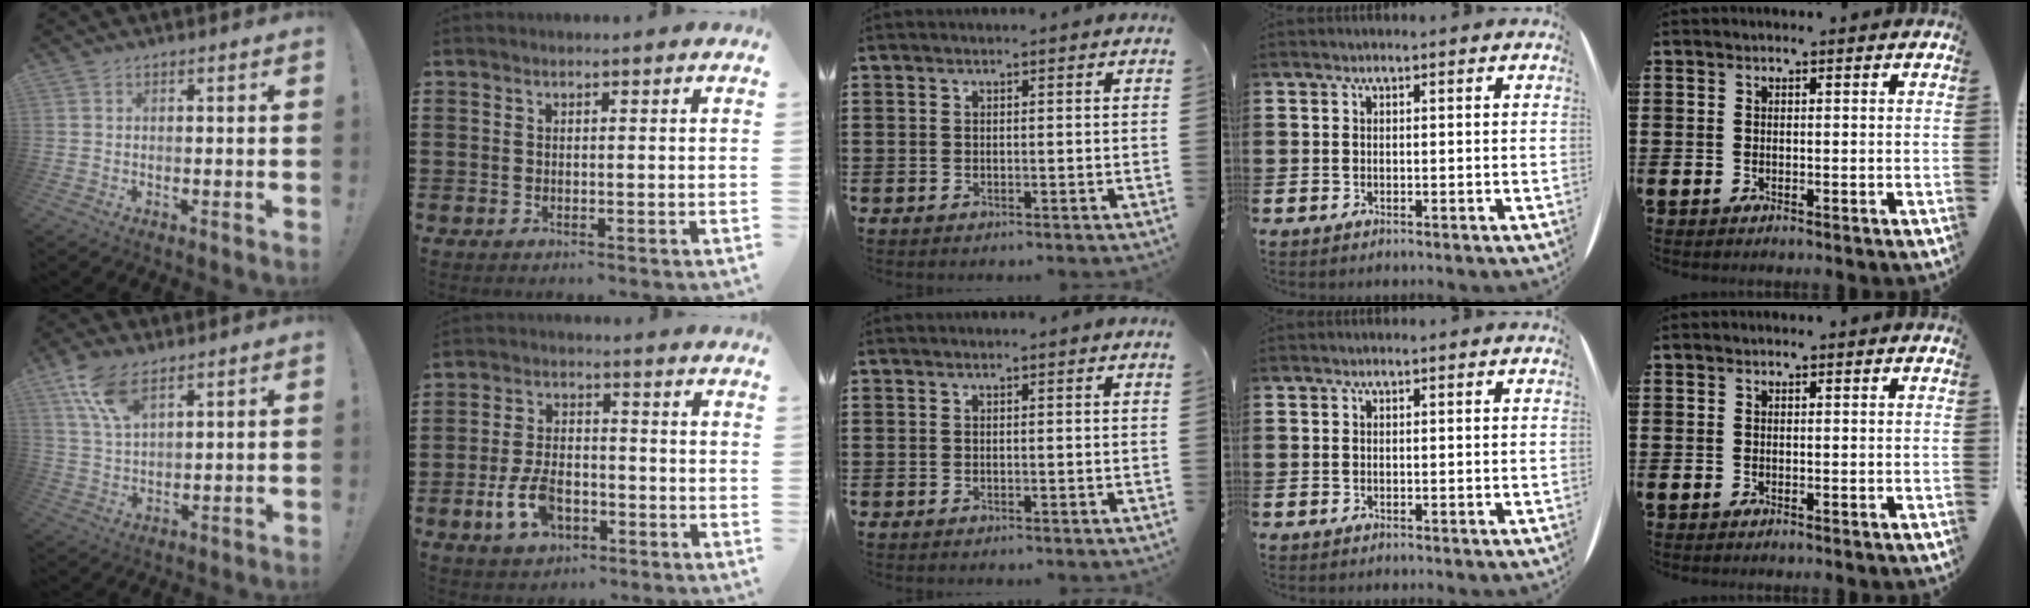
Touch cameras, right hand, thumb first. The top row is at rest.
{"thumb": {"total": 9.9, "force": [6.3, 3.9, 6.5], "torque": [-0.127, -0.021, 0.122]}, "index": {"total": 7.0, "force": [-3.1, 3.7, 5.1], "torque": [-0.116, 0.001, -0.061]}}